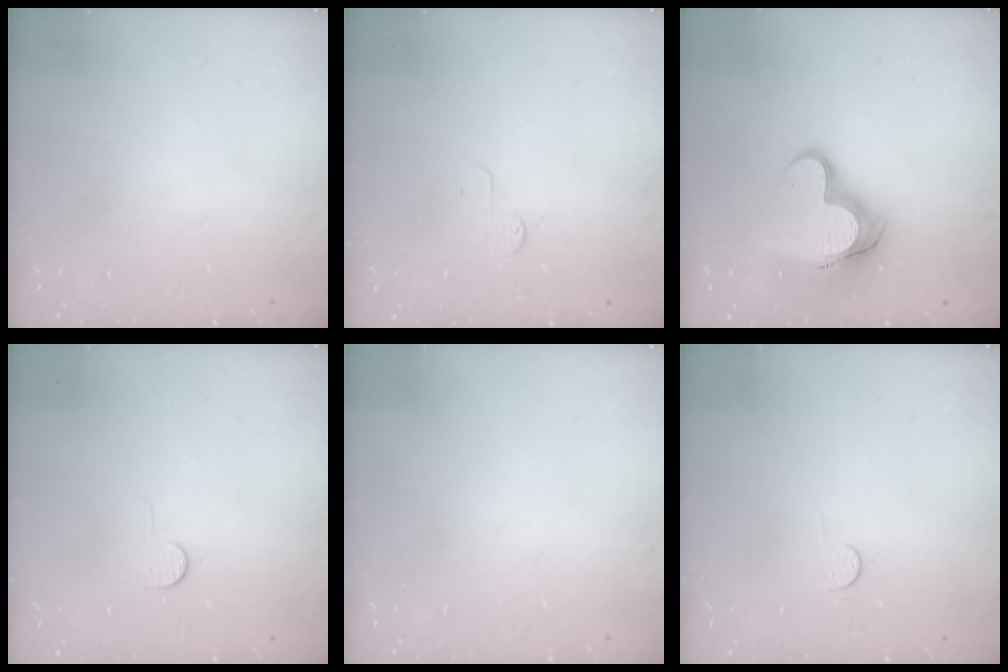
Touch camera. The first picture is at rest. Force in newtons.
{"total": 2.6, "press": 2.6, "slide": 0.3}
{"total": 14.5, "press": 14.5, "slide": 1.2}
{"total": 5.0, "press": 5.0, "slide": 0.5}
{"total": 0.0}
{"total": 2.8, "press": 2.8, "slide": 0.4}